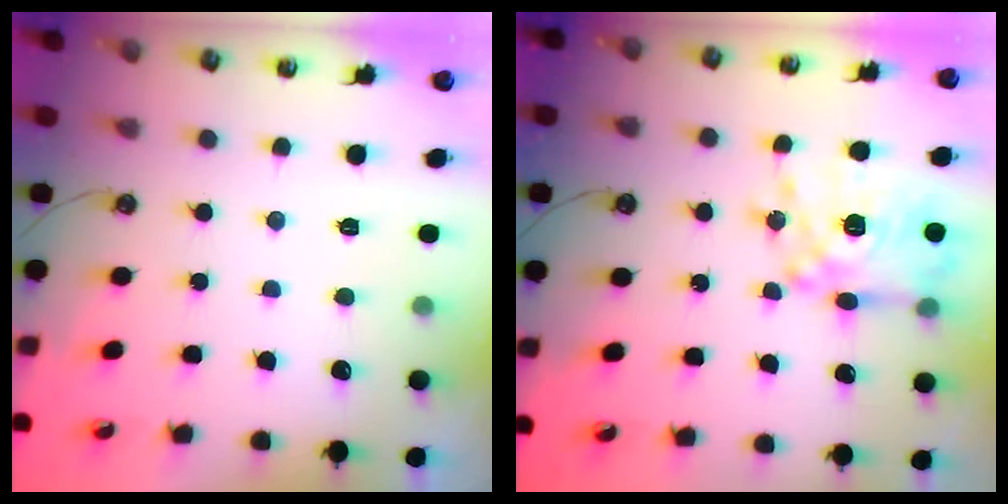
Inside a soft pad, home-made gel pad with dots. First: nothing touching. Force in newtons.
{"total": 15.2, "press": 15.2, "slide": 1.1}